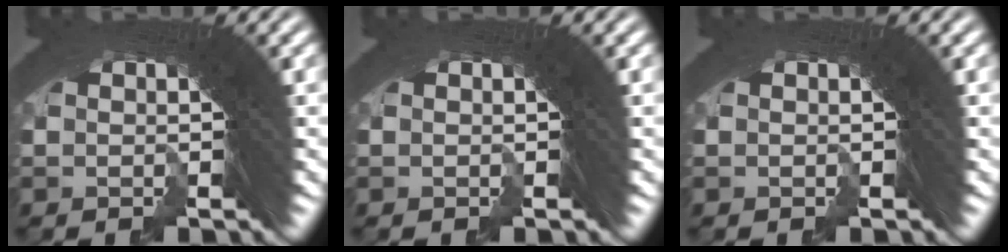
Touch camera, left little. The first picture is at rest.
{"total": 0.0}
{"total": 0.0}